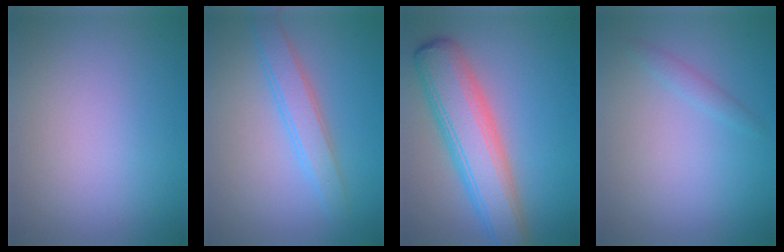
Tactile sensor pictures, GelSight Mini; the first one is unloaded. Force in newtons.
{"total": 2.9, "press": 2.9, "slide": 0.1}
{"total": 7.6, "press": 7.6, "slide": 0.2}
{"total": 1.6, "press": 1.6, "slide": 0.1}